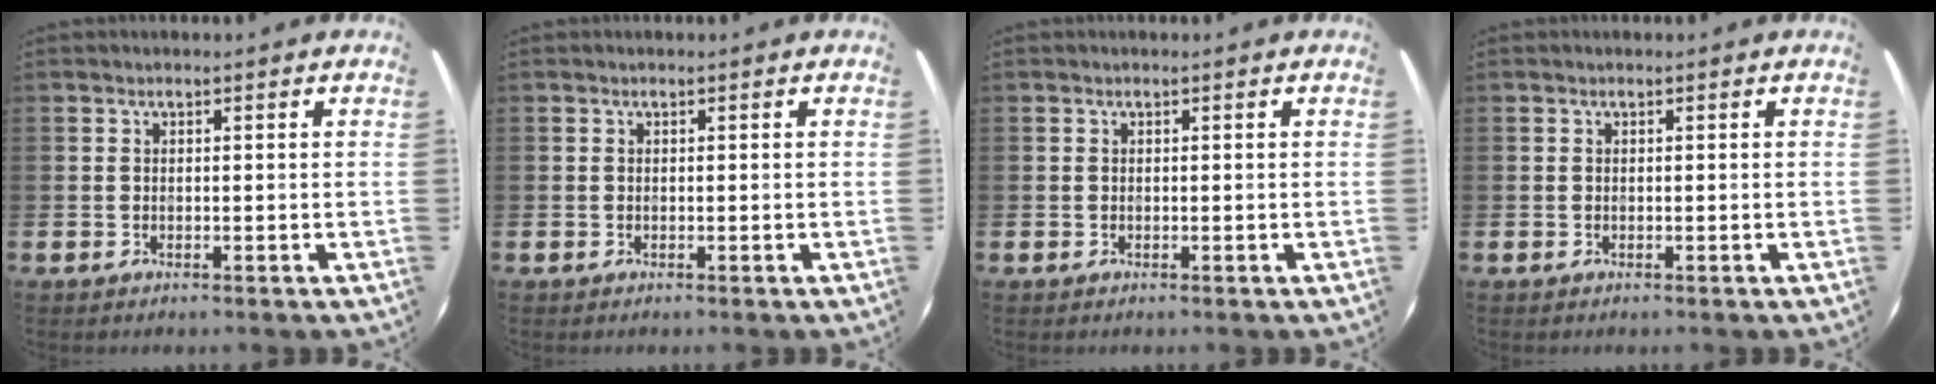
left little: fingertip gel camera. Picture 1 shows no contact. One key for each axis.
{"total": 0.0}
{"total": 0.0}
{"total": 0.0}